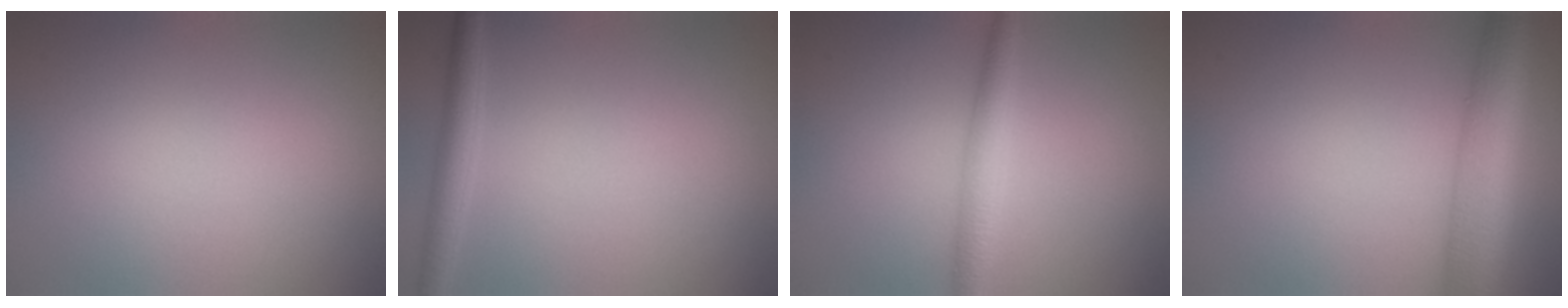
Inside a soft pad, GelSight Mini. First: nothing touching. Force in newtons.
{"total": 2.3, "press": 2.3, "slide": 0.1}
{"total": 2.7, "press": 2.7, "slide": 0.1}
{"total": 7.4, "press": 7.4, "slide": 0.4}